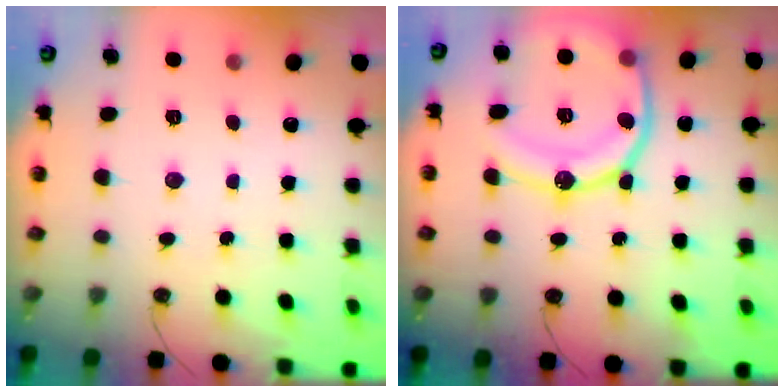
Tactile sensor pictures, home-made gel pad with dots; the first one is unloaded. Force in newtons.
{"total": 20.7, "press": 20.5, "slide": 2.4}